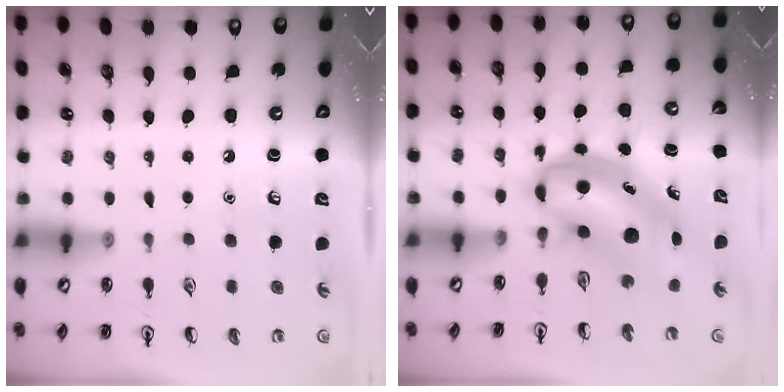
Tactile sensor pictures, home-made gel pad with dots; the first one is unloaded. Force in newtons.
{"total": 6.7, "press": 6.5, "slide": 1.6}